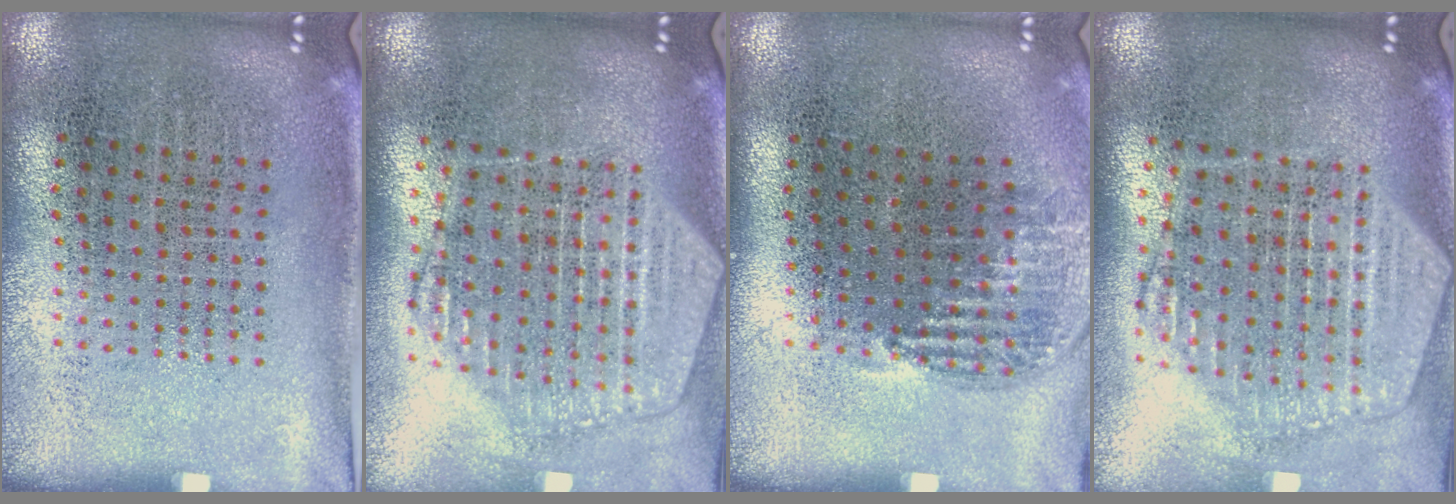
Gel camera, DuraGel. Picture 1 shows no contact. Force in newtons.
{"total": 2.1, "press": 1.9, "slide": 0.9}
{"total": 0.9, "press": 0.9, "slide": 0.2}
{"total": 2.3, "press": 2.1, "slide": 1.1}